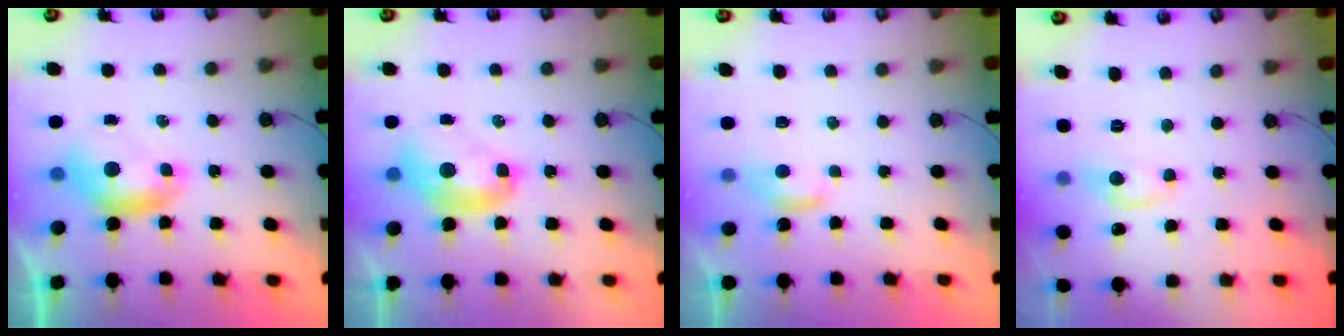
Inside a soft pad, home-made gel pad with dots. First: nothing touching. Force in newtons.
{"total": 3.2, "press": 3.2, "slide": 0.2}
{"total": 2.3, "press": 2.3, "slide": 0.4}
{"total": 0.0}